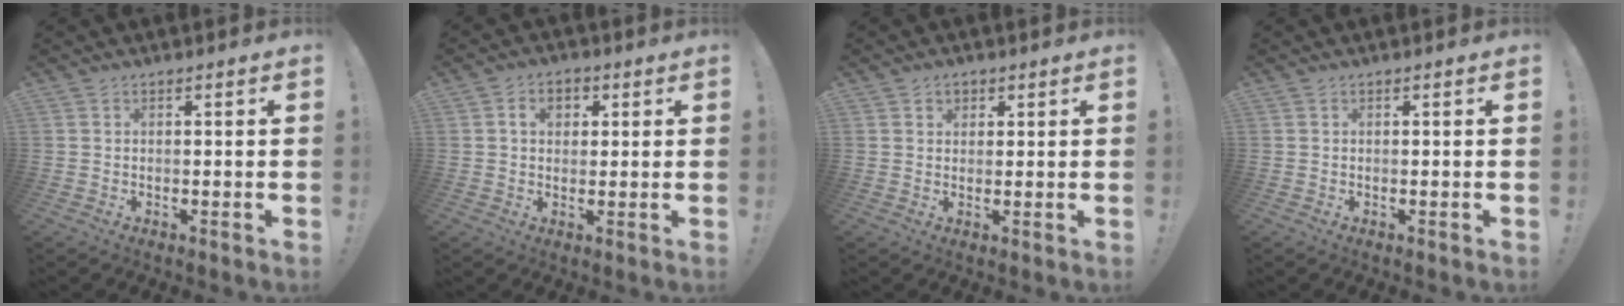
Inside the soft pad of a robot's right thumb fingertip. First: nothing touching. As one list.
[{"total": 5.1, "force": [1.6, 3.9, 2.8], "torque": [-0.032, 0.003, 0.024]}, {"total": 2.1, "force": [1.1, 1.8, 0.5], "torque": [0.003, -0.004, 0.017]}, {"total": 0.0}]